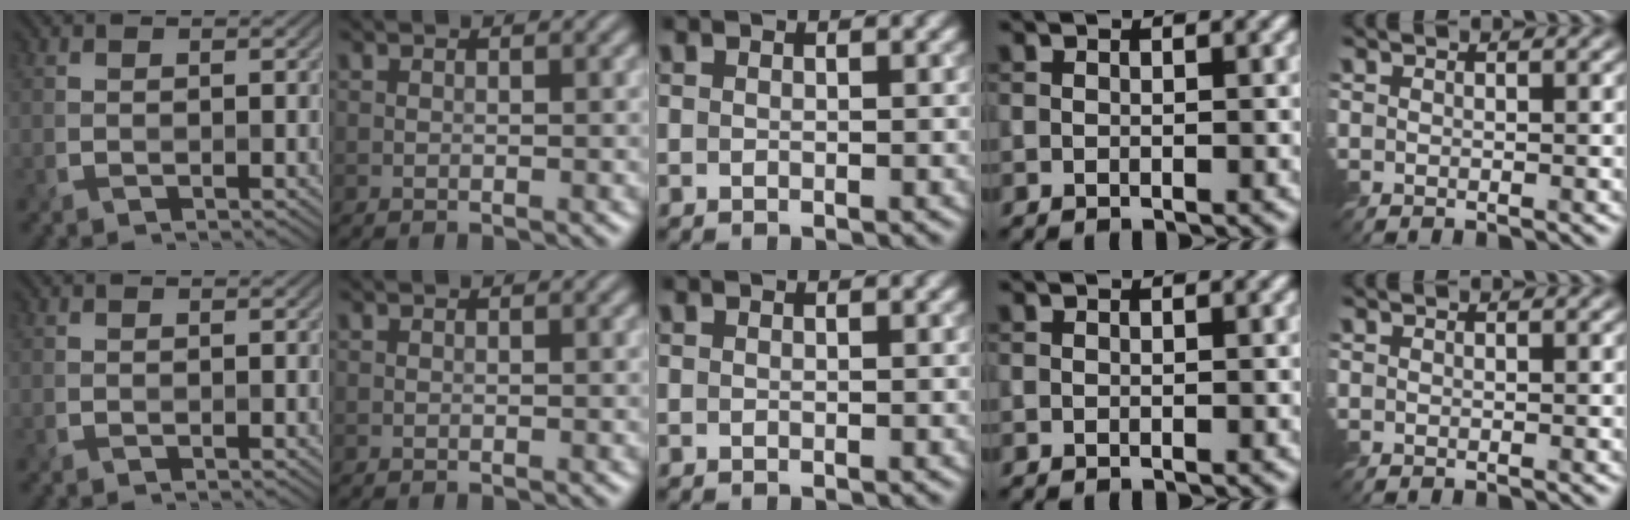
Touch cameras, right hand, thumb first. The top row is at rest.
{}